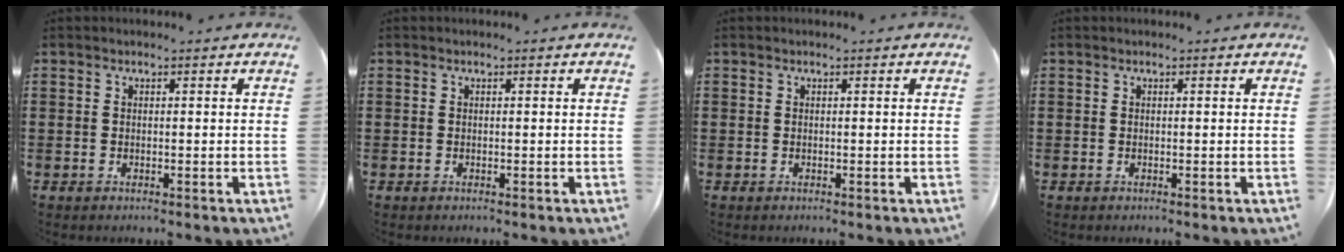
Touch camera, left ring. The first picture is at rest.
{"total": 0.0}
{"total": 0.0}
{"total": 0.0}